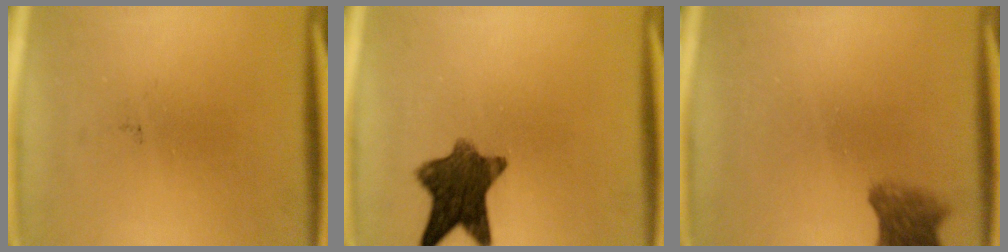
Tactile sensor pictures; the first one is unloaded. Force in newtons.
{"total": 9.5}
{"total": 4.6}